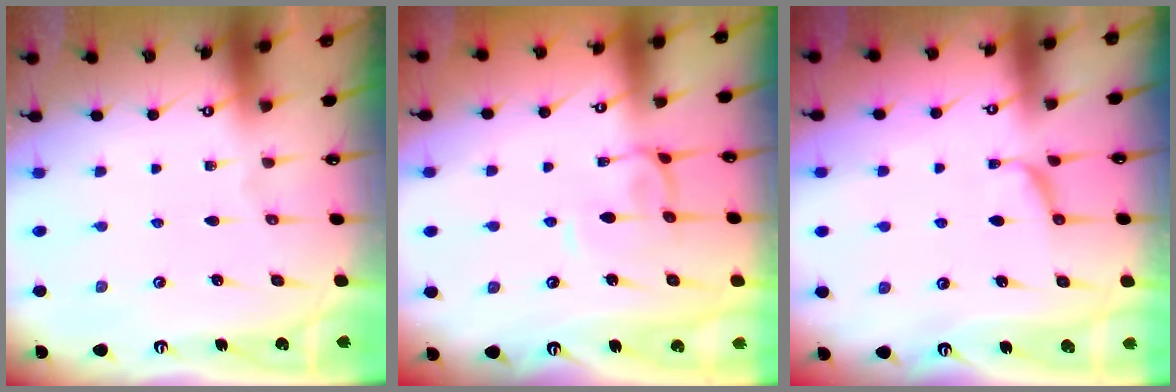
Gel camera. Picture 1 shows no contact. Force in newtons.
{"total": 1.7, "press": 1.6, "slide": 0.4}
{"total": 1.3, "press": 1.1, "slide": 0.7}